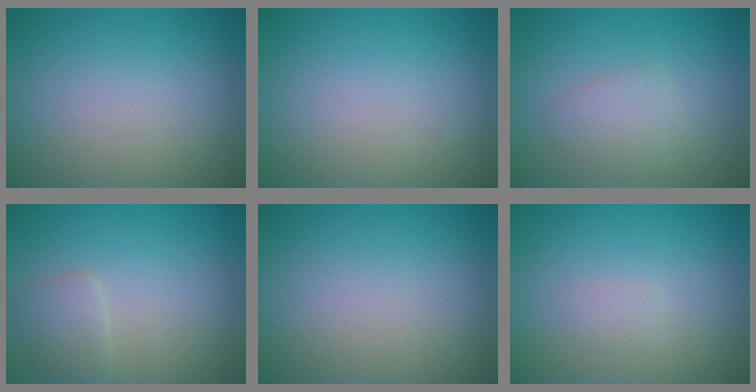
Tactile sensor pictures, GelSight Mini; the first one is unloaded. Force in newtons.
{"total": 0.0}
{"total": 2.1, "press": 2.1, "slide": 0.1}
{"total": 1.8, "press": 1.8, "slide": 0.0}
{"total": 0.0}
{"total": 0.7, "press": 0.7, "slide": 0.1}